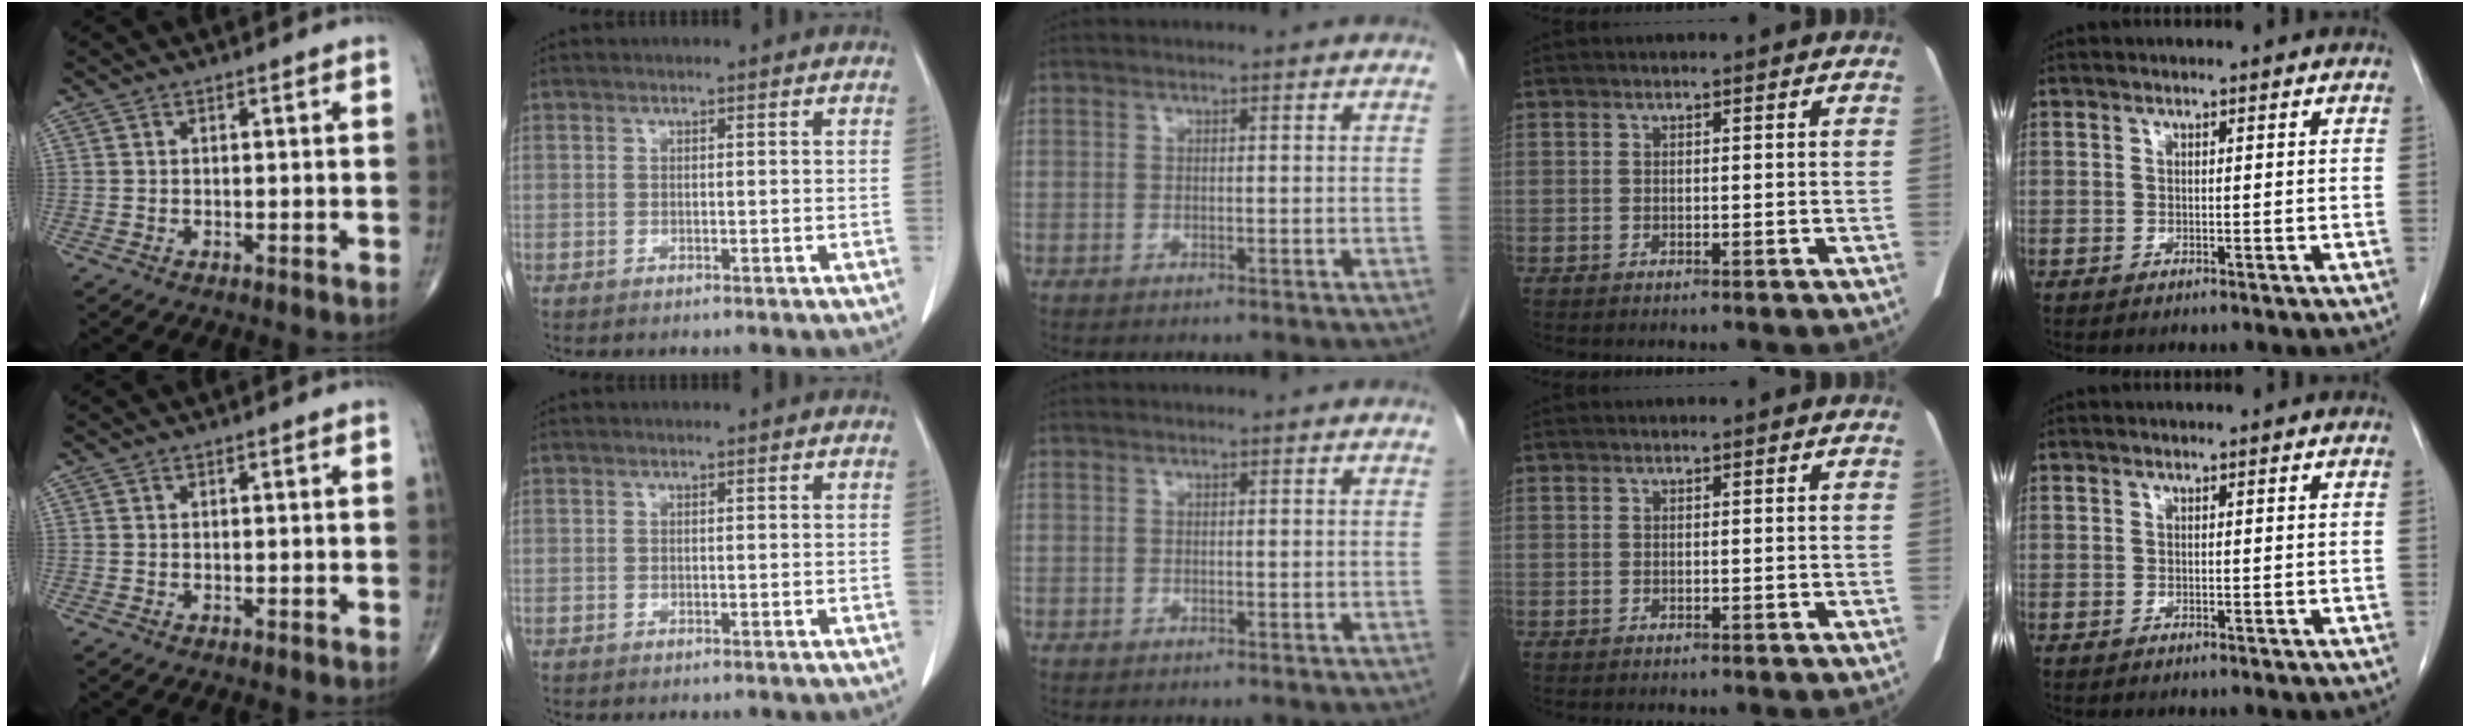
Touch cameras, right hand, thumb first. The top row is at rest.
{}